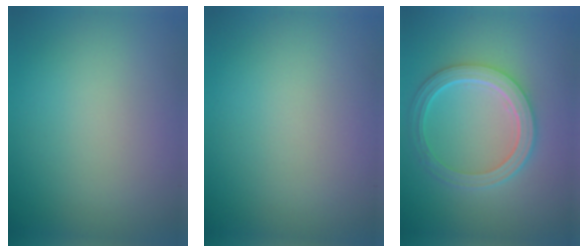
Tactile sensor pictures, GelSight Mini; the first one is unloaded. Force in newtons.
{"total": 0.0}
{"total": 4.9, "press": 3.8, "slide": 3.0}